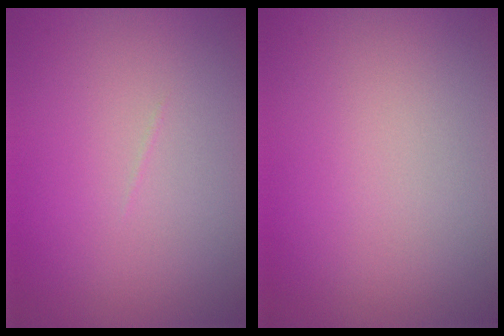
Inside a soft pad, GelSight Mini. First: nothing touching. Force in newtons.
{"total": 0.0}